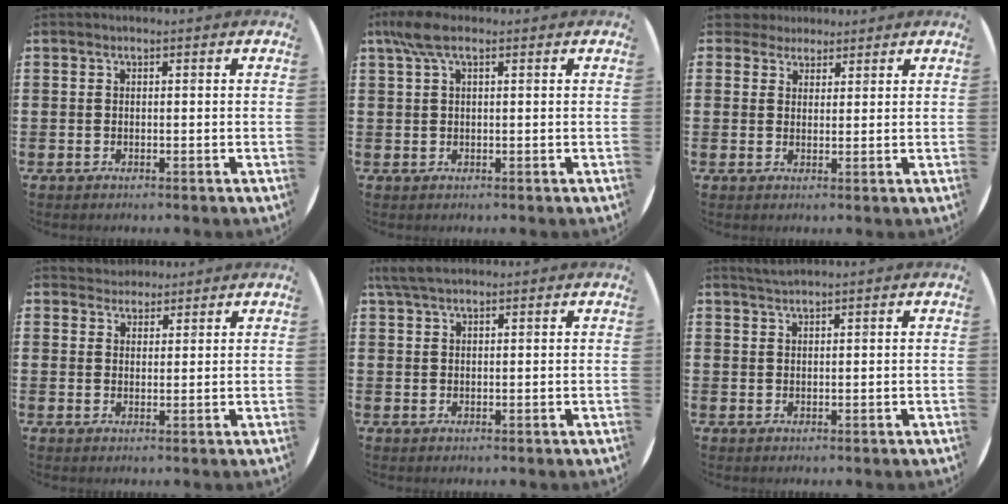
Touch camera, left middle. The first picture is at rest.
{"total": 3.6, "force": [1.8, 1.0, 2.9], "torque": [-0.061, 0.006, 0.032]}
{"total": 3.1, "force": [2.8, 1.4, 0.1], "torque": [-0.011, 0.003, 0.054]}
{"total": 2.6, "force": [2.4, 0.9, -0.2], "torque": [-0.002, -0.001, 0.047]}
{"total": 3.0, "force": [2.3, 0.8, 1.7], "torque": [-0.039, 0.007, 0.043]}
{"total": 1.3, "force": [1.2, -0.1, 0.3], "torque": [-0.007, 0.000, 0.024]}